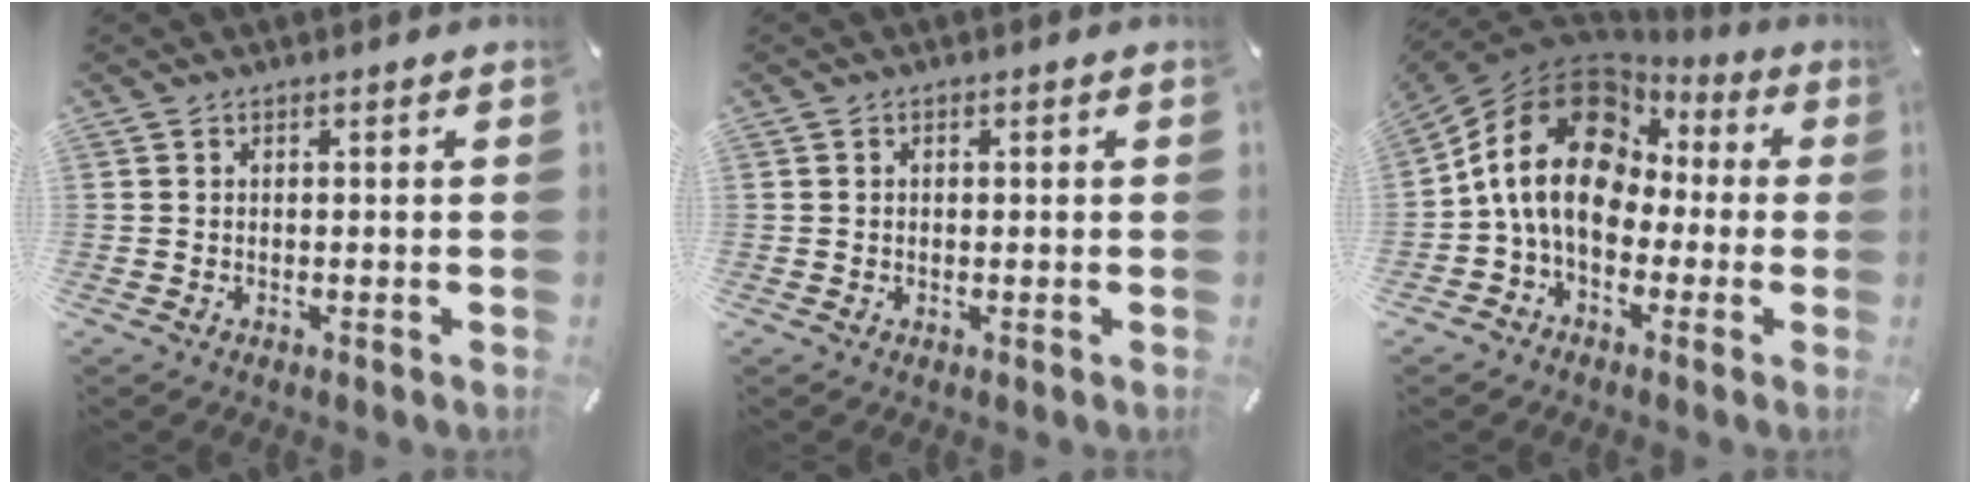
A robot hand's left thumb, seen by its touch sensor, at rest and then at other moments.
{"total": 0.7, "force": [0.0, 0.6, 0.4], "torque": [-0.008, 0.004, -0.002]}
{"total": 17.9, "force": [1.3, 13.9, 11.2], "torque": [-0.229, 0.008, 0.020]}